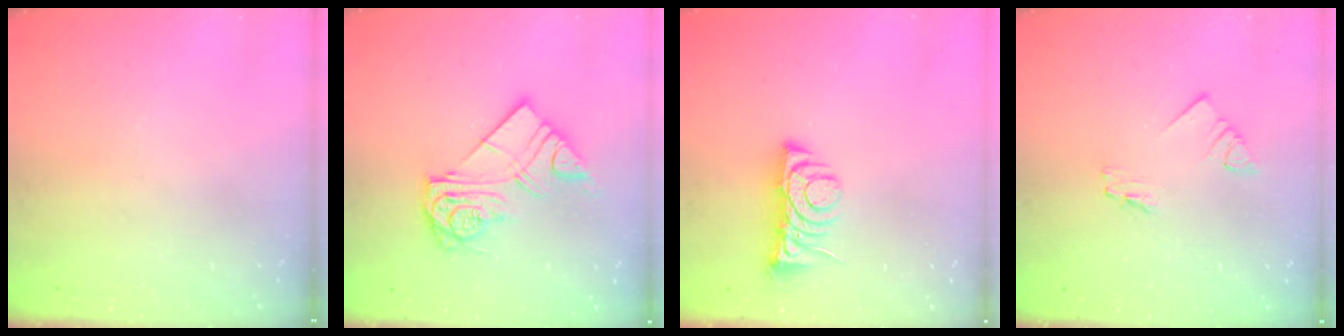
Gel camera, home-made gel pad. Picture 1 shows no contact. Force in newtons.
{"total": 11.3, "press": 11.3, "slide": 0.8}
{"total": 8.3, "press": 8.2, "slide": 1.2}
{"total": 1.4, "press": 1.4, "slide": 0.1}